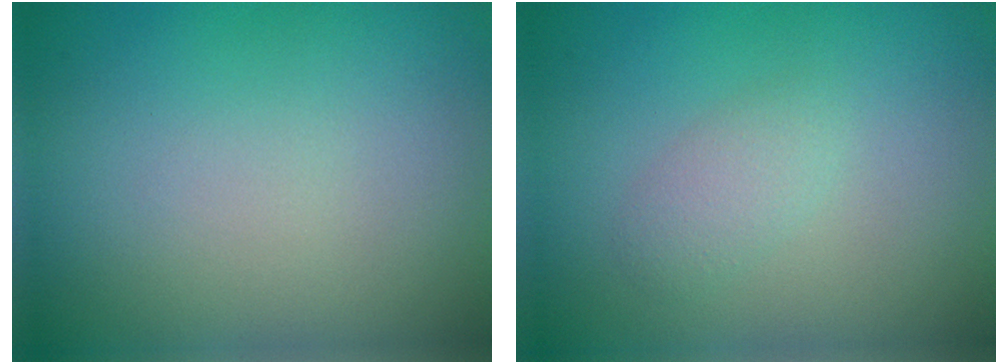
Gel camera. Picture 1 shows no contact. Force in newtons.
{"total": 1.5, "press": 1.5, "slide": 0.0}